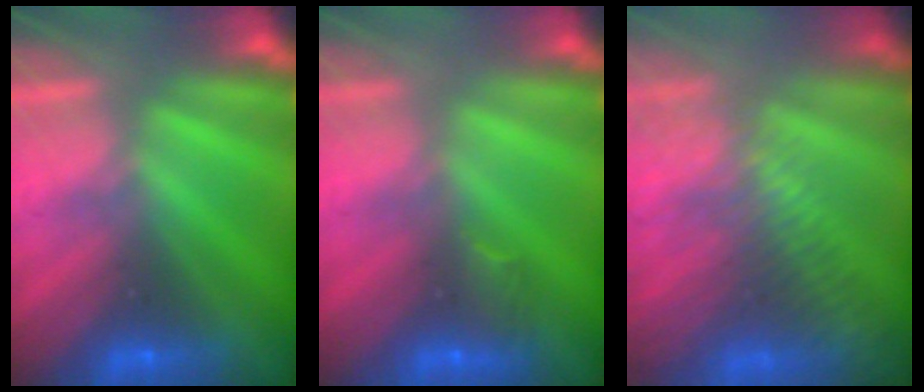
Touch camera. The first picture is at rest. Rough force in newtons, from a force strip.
{"total": 3.1}
{"total": 10.8}